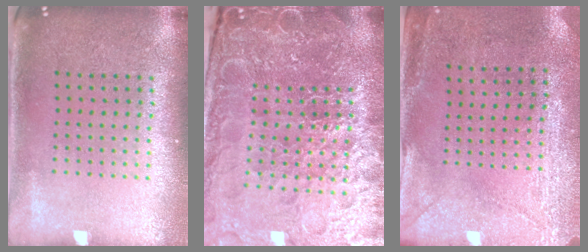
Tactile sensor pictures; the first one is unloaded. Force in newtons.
{"total": 6.6, "press": 5.8, "slide": 3.1}
{"total": 2.9, "press": 2.4, "slide": 1.6}